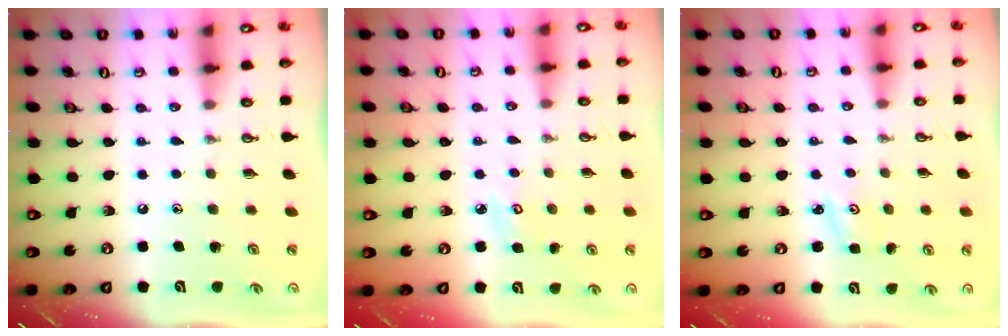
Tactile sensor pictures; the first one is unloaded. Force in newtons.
{"total": 4.0, "press": 4.0, "slide": 0.4}
{"total": 2.2, "press": 2.2, "slide": 0.3}